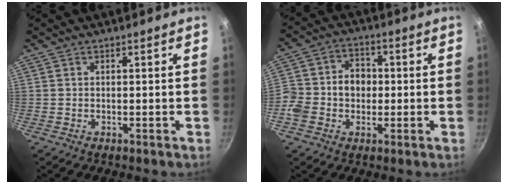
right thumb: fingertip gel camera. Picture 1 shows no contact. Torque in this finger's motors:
{"motor_torque": [0.69, 0.94, 0.89, -0.14, 0.02]}